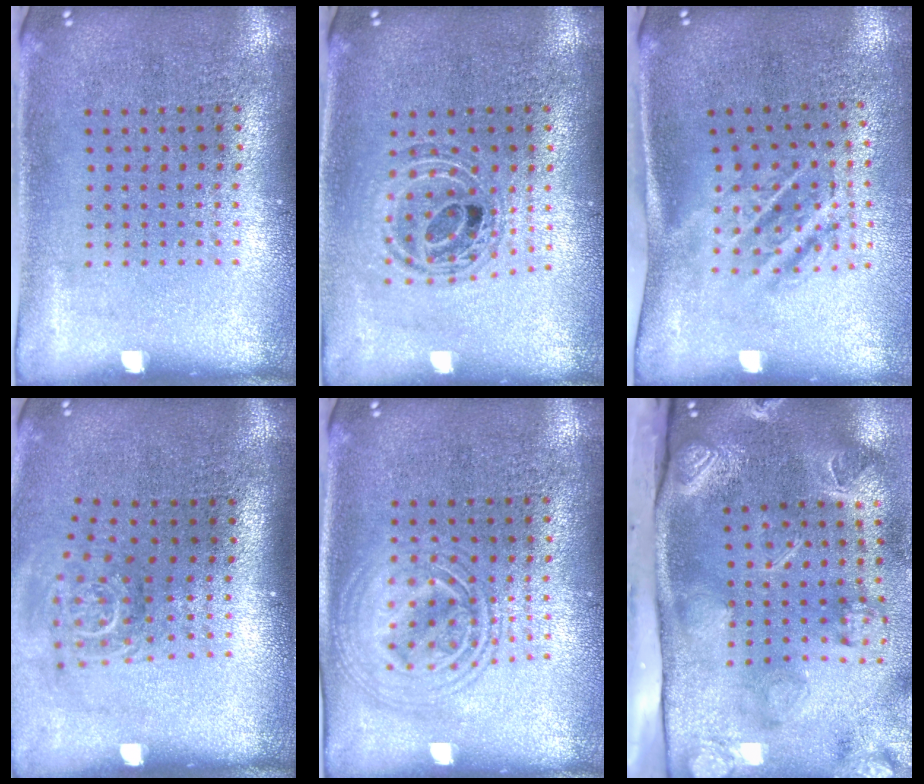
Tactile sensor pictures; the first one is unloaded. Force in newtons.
{"total": 0.9, "press": 0.9, "slide": 0.2}
{"total": 1.8, "press": 1.2, "slide": 1.4}
{"total": 1.8, "press": 1.2, "slide": 1.3}
{"total": 1.9, "press": 1.9, "slide": 0.3}
{"total": 4.5, "press": 3.3, "slide": 3.0}